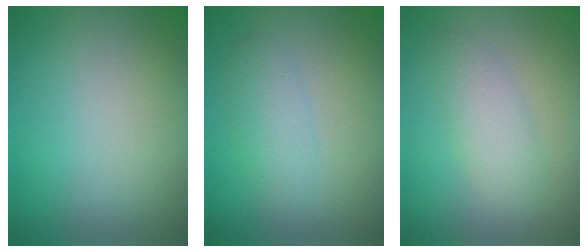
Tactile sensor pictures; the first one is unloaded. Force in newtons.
{"total": 2.2, "press": 2.2, "slide": 0.1}
{"total": 2.5, "press": 2.5, "slide": 0.1}